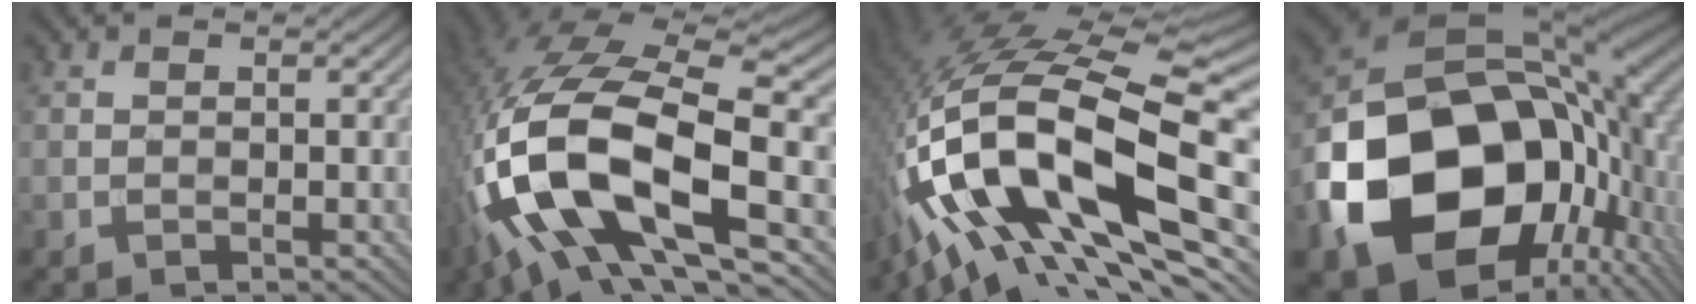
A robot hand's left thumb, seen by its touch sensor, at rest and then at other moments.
{"total": 19.8, "force": [-4.3, 9.3, 17.0], "torque": [-0.380, -0.036, -0.065]}
{"total": 20.0, "force": [-4.7, 9.0, 17.2], "torque": [-0.343, 0.003, -0.099]}
{"total": 21.9, "force": [-5.6, 15.9, 14.0], "torque": [-0.318, -0.023, -0.084]}